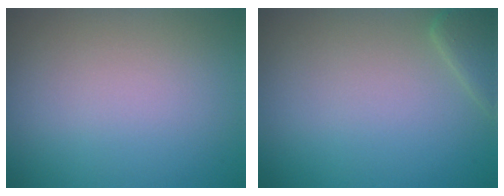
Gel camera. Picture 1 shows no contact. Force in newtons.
{"total": 1.8, "press": 1.8, "slide": 0.1}